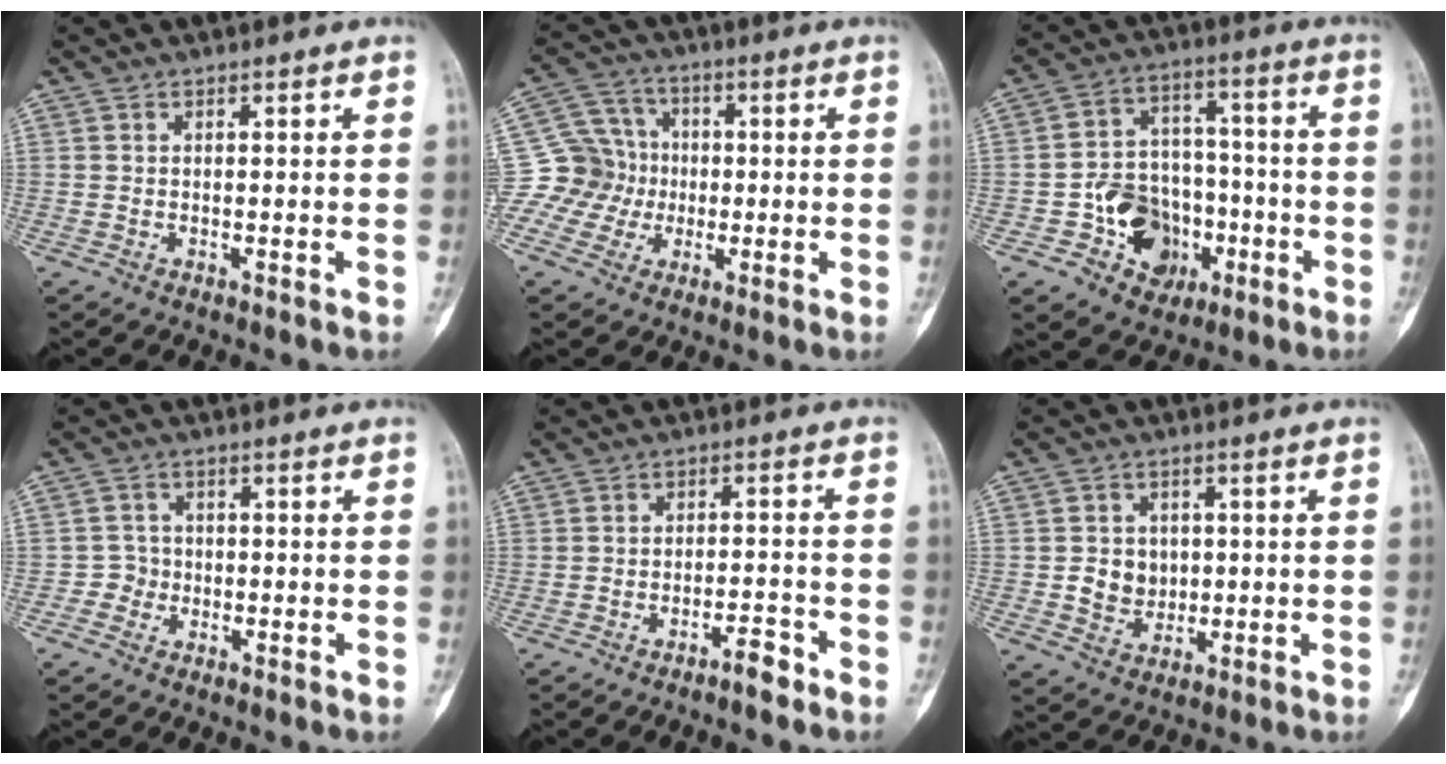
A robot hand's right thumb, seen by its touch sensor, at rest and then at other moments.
{"total": 11.1, "force": [-1.6, 10.6, 2.9], "torque": [-0.031, 0.029, -0.033]}
{"total": 13.2, "force": [-4.7, 10.6, 6.4], "torque": [-0.051, 0.045, -0.070]}
{"total": 2.5, "force": [-0.9, 2.3, 0.0], "torque": [0.015, 0.011, -0.025]}
{"total": 3.2, "force": [-2.5, 0.7, 1.9], "torque": [-0.032, 0.025, -0.040]}
{"total": 5.8, "force": [0.0, 5.2, 2.7], "torque": [-0.020, 0.002, 0.006]}